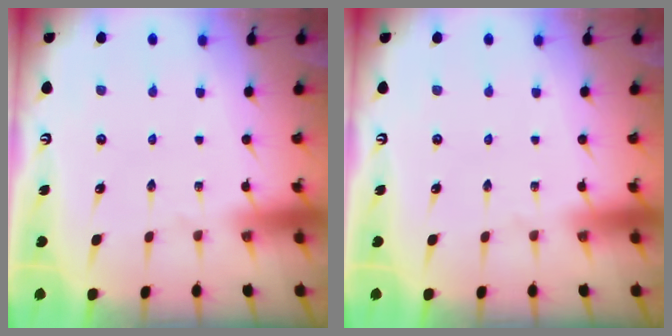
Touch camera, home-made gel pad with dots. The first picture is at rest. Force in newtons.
{"total": 0.0}